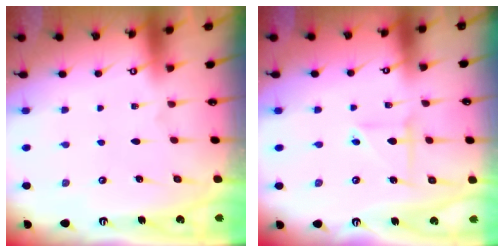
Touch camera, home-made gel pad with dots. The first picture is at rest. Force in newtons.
{"total": 3.7, "press": 3.7, "slide": 0.5}